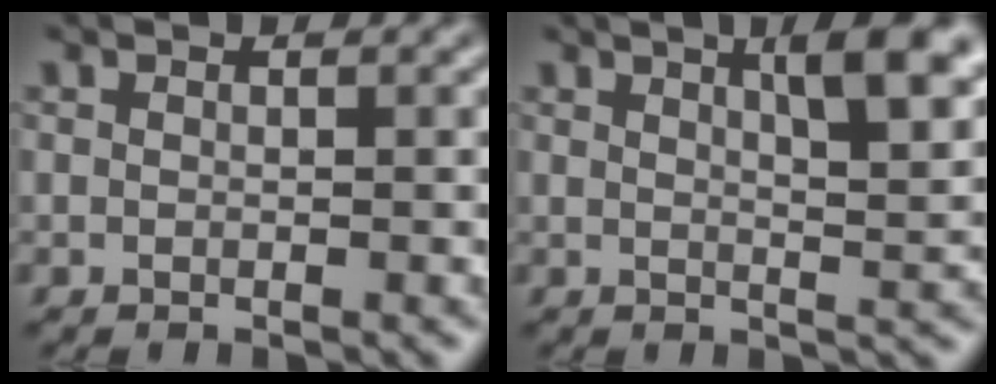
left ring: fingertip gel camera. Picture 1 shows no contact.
{"total": 6.4, "force": [3.2, 2.0, 5.2], "torque": [-0.046, 0.016, 0.039]}